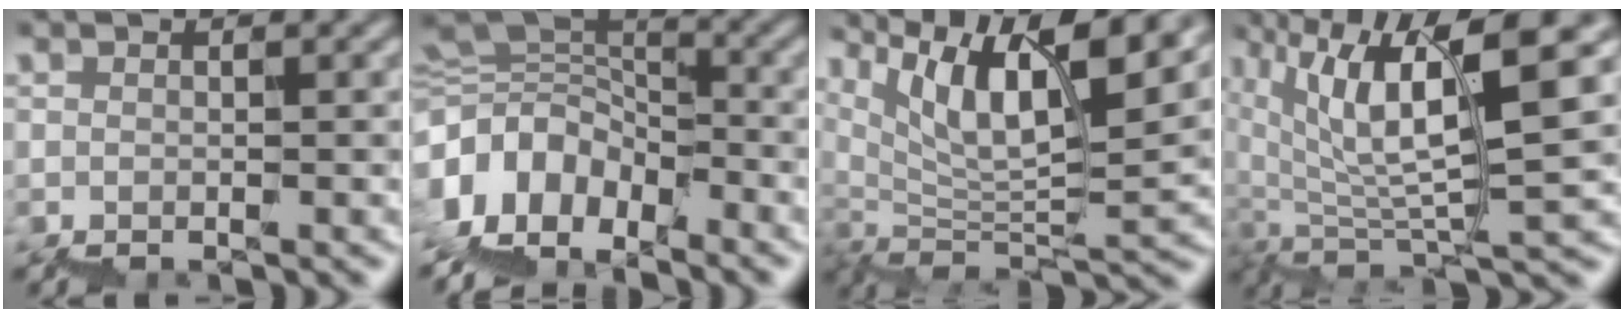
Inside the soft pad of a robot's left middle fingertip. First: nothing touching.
{"total": 9.5, "force": [-4.7, 6.7, 4.8], "torque": [-0.120, 0.022, -0.080]}
{"total": 11.7, "force": [8.2, 2.9, 7.9], "torque": [-0.132, 0.021, 0.153]}
{"total": 9.7, "force": [4.3, 2.2, 8.4], "torque": [-0.148, 0.020, 0.077]}